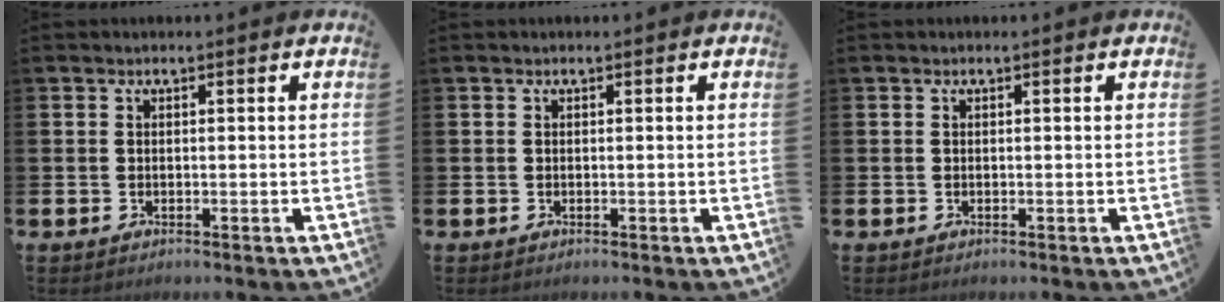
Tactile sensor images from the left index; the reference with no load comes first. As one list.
[{"total": 0.0}, {"total": 0.0}]